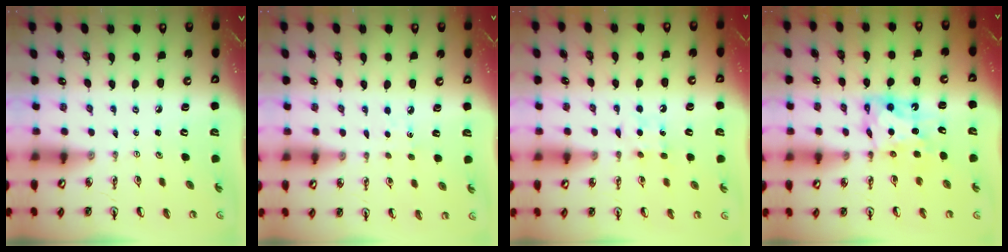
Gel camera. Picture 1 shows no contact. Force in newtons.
{"total": 5.4, "press": 5.4, "slide": 0.6}
{"total": 5.5, "press": 5.5, "slide": 0.6}
{"total": 7.2, "press": 7.2, "slide": 0.0}